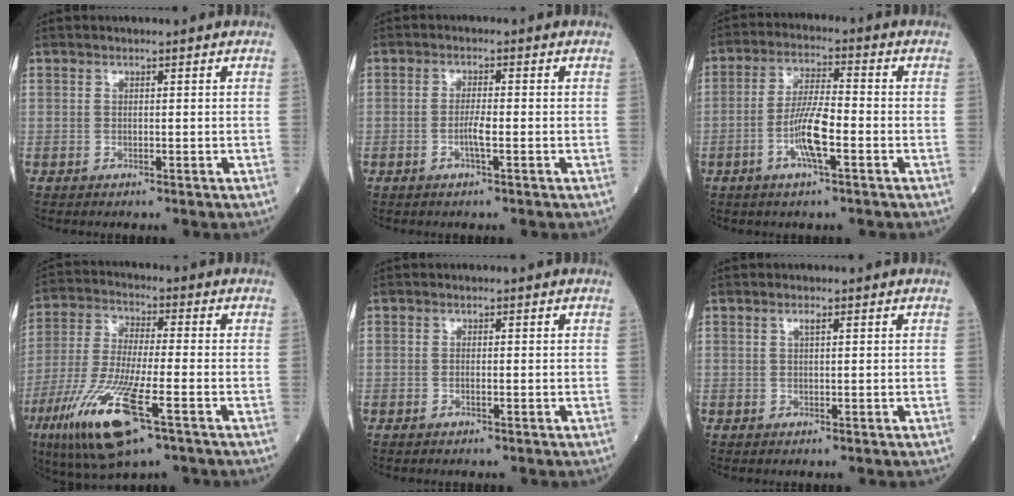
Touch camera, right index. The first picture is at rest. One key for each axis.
{"total": 2.4, "fx": -0.9, "fy": 0.1, "fz": 2.3, "tx": -0.046, "ty": -0.001, "tz": -0.019}
{"total": 7.7, "fx": -2.6, "fy": 1.0, "fz": 7.1, "tx": -0.140, "ty": 0.001, "tz": -0.053}
{"total": 15.4, "fx": -7.3, "fy": 2.3, "fz": 13.4, "tx": -0.287, "ty": -0.038, "tz": -0.130}
{"total": 0.5, "fx": -0.2, "fy": 0.0, "fz": 0.5, "tx": -0.011, "ty": -0.001, "tz": -0.003}
{"total": 0.9, "fx": 0.4, "fy": 0.0, "fz": 0.8, "tx": -0.018, "ty": 0.000, "tz": 0.008}